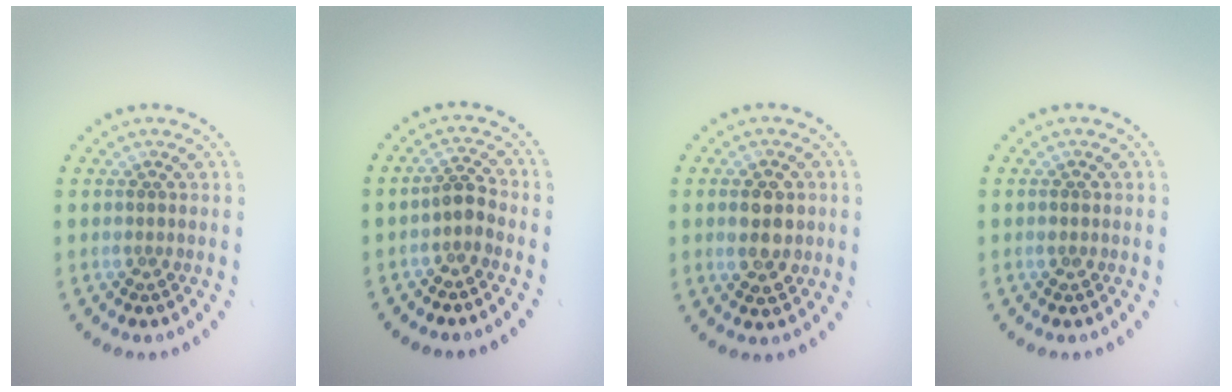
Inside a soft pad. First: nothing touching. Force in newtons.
{"total": 1.7, "press": 1.4, "slide": 0.9}
{"total": 3.1, "press": 3.1, "slide": 0.3}
{"total": 0.7, "press": 0.7, "slide": 0.1}